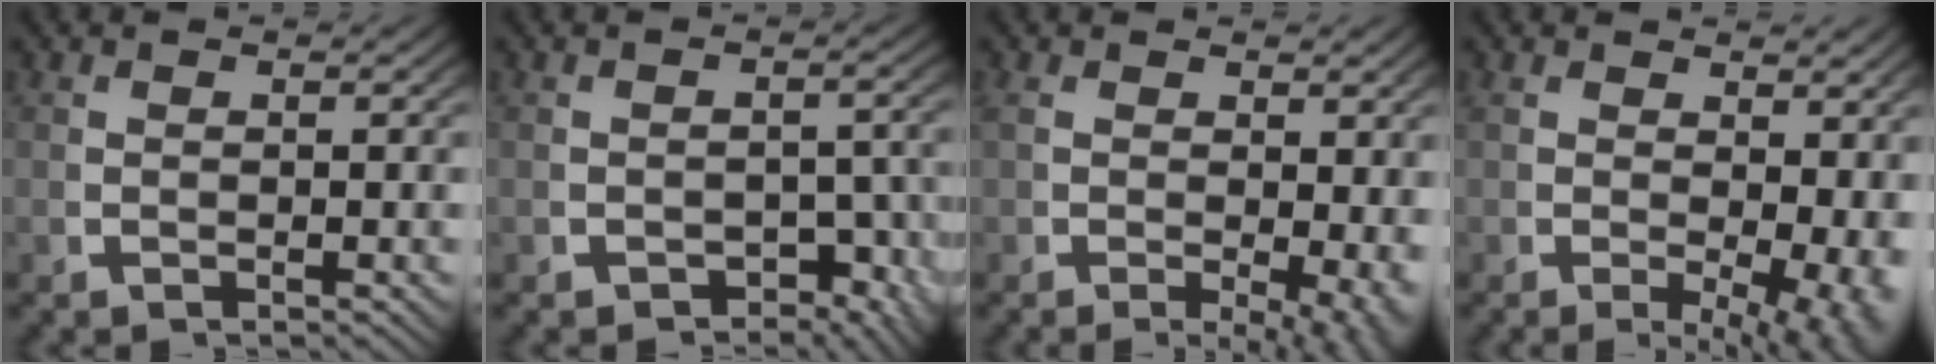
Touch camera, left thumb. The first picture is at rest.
{"total": 3.5, "force": [-2.1, 2.1, 2.0], "torque": [-0.024, -0.019, -0.028]}
{"total": 4.3, "force": [-0.7, 2.0, 3.8], "torque": [-0.054, -0.024, 0.003]}
{"total": 5.2, "force": [-0.5, 2.7, 4.4], "torque": [-0.054, -0.027, 0.003]}